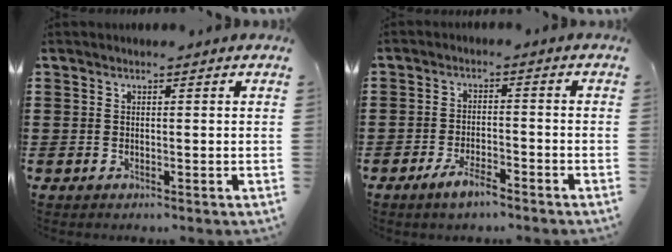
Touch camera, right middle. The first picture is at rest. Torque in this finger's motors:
{"motor_torque": [2.14, 0.00, 0.22, 0.08]}